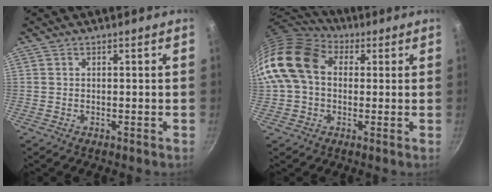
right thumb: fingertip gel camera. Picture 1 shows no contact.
{"total": 15.1, "force": [2.2, 11.4, 9.7], "torque": [-0.167, 0.026, 0.023]}